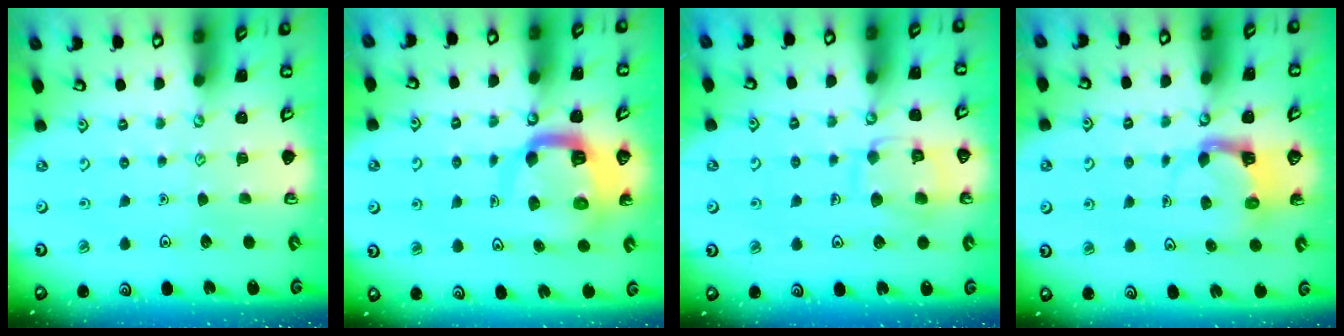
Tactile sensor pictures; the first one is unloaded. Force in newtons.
{"total": 10.2, "press": 10.1, "slide": 1.4}
{"total": 11.1, "press": 11.1, "slide": 0.8}
{"total": 3.9, "press": 3.9, "slide": 0.2}